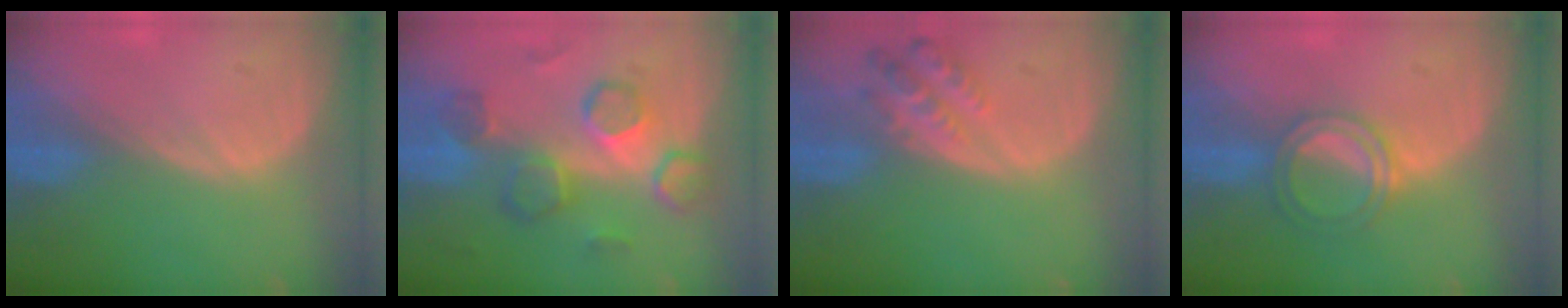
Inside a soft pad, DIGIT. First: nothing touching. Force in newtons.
{"total": 8.8, "press": 8.4, "slide": 2.6}
{"total": 5.1, "press": 4.8, "slide": 1.7}
{"total": 5.0, "press": 4.6, "slide": 1.9}